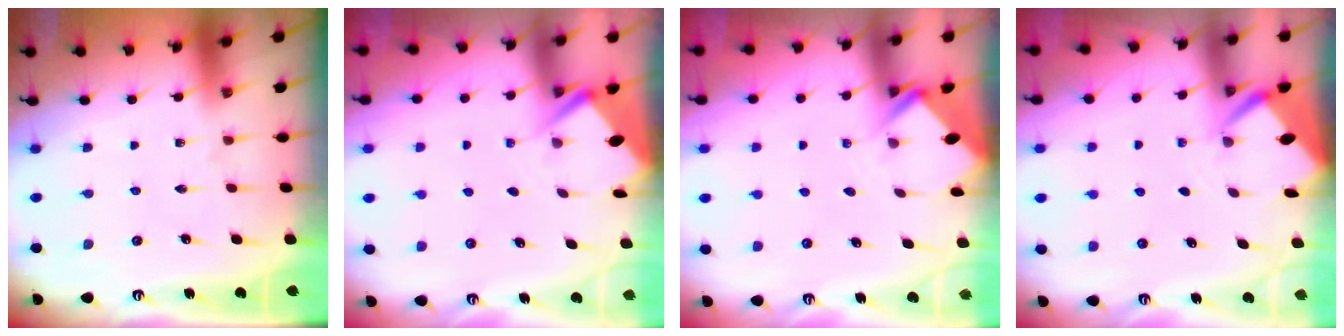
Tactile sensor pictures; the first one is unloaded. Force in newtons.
{"total": 3.0, "press": 2.9, "slide": 0.4}
{"total": 2.7, "press": 2.7, "slide": 0.2}
{"total": 2.5, "press": 2.5, "slide": 0.3}